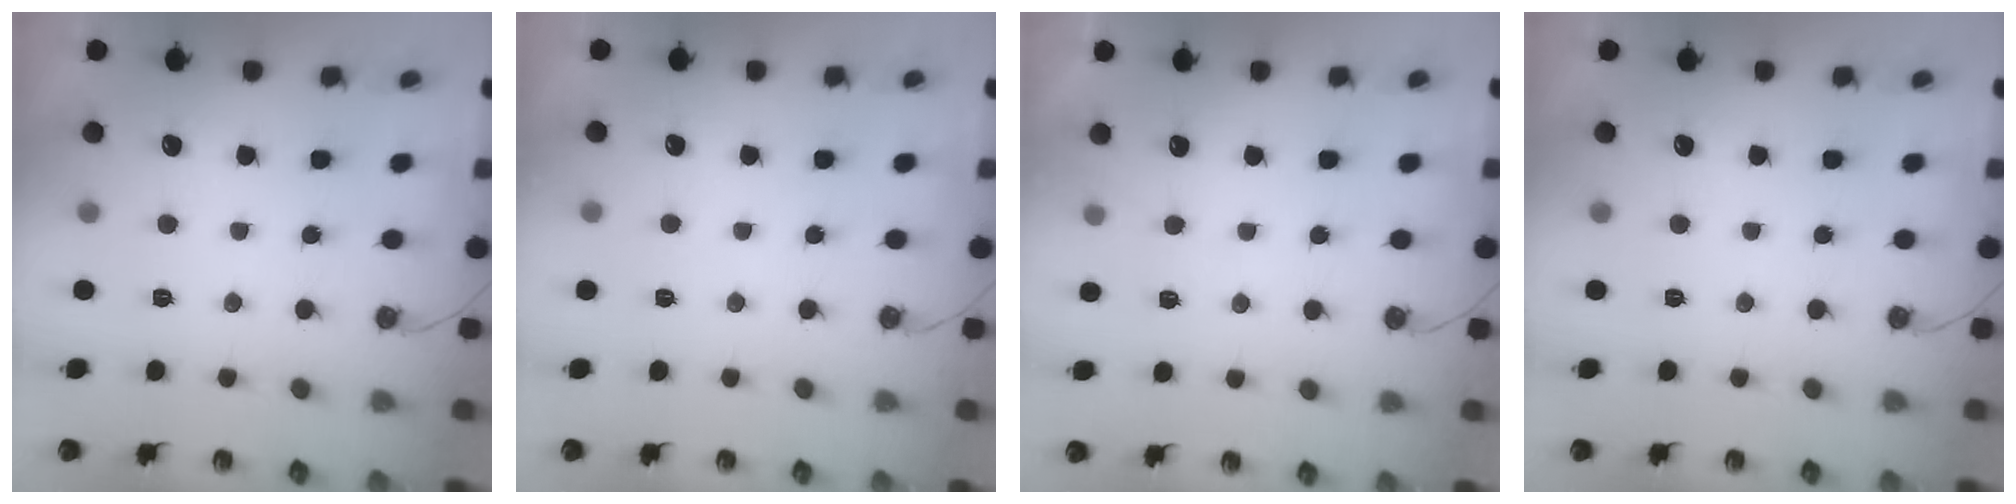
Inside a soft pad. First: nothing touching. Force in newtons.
{"total": 2.7, "press": 2.7, "slide": 0.5}
{"total": 4.5, "press": 4.4, "slide": 0.8}
{"total": 0.0}